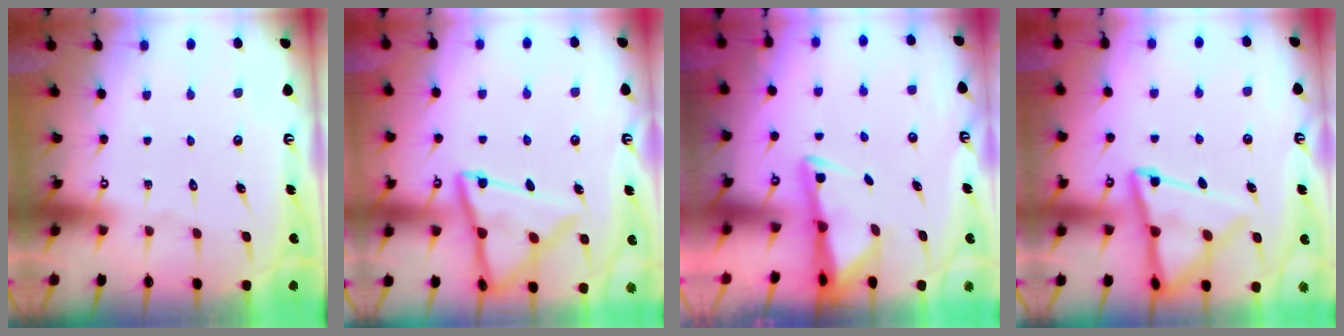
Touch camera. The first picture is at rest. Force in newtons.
{"total": 15.5, "press": 15.5, "slide": 1.3}
{"total": 3.0, "press": 3.0, "slide": 0.6}
{"total": 13.1, "press": 13.1, "slide": 1.4}